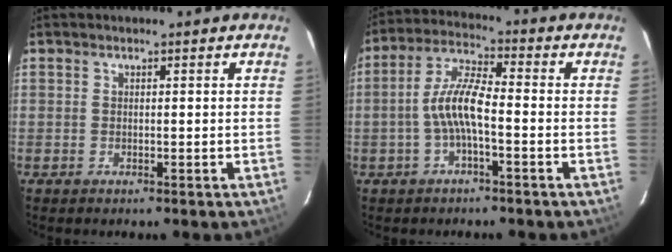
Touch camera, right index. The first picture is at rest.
{"total": 7.3, "force": [-2.0, 1.6, 6.9], "torque": [-0.149, 0.014, -0.039]}